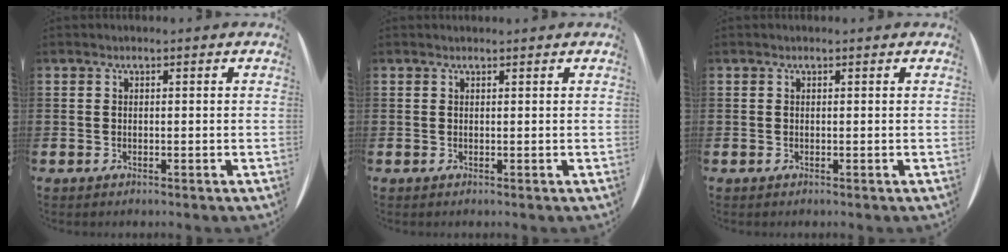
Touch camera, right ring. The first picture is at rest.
{"total": 0.0}
{"total": 0.0}